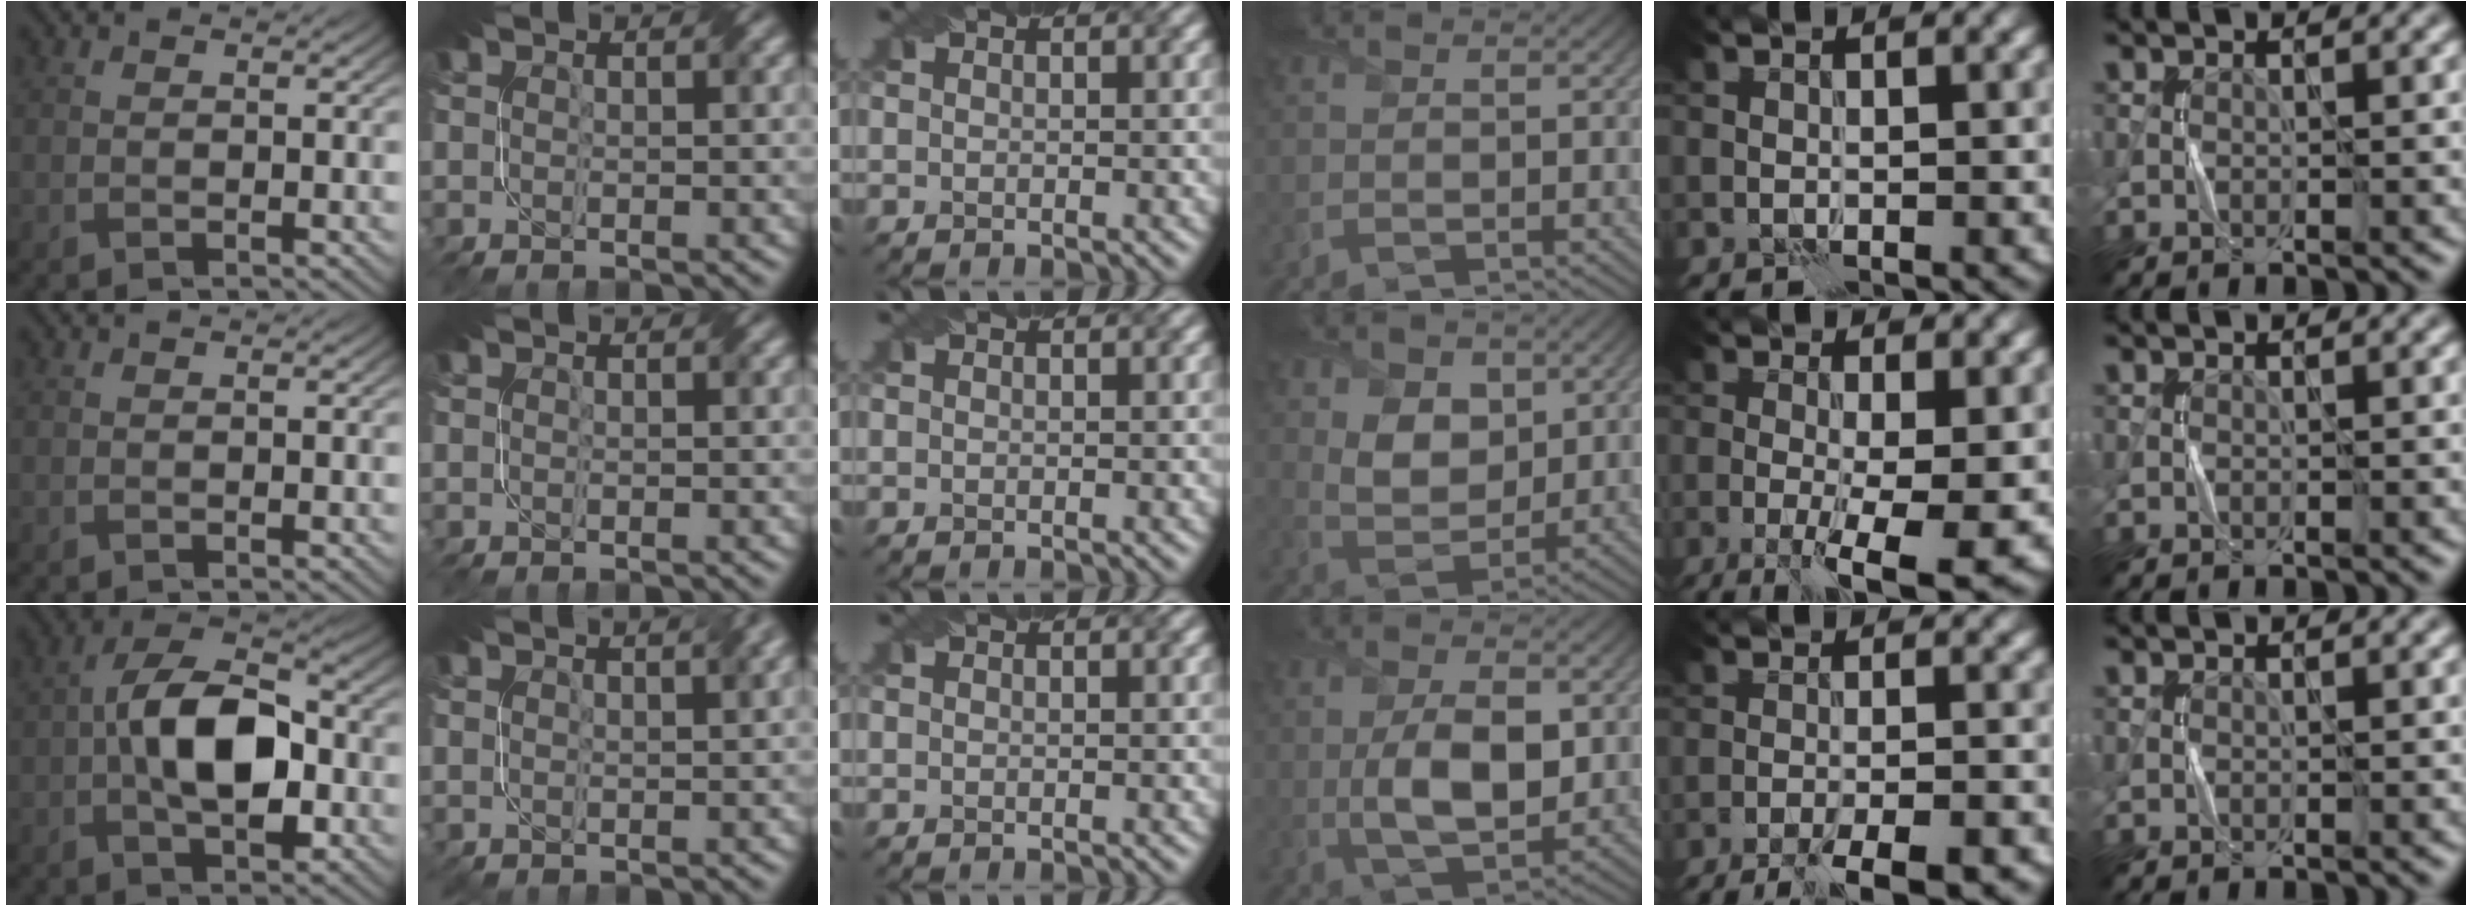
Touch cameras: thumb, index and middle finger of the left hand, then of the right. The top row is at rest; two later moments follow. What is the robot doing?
{"motion": "fold", "object": "napkin"}